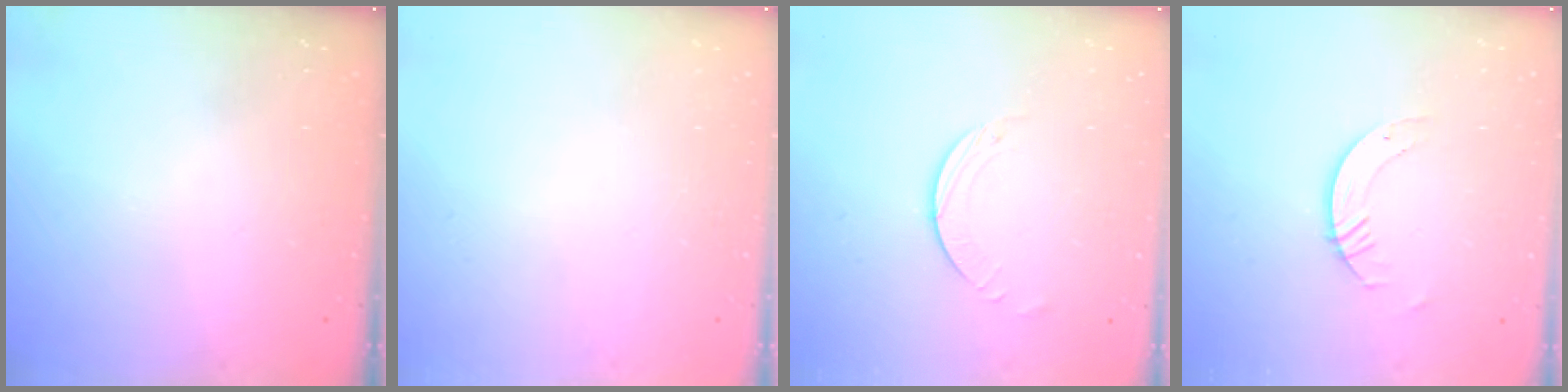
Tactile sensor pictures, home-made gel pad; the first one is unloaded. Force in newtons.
{"total": 0.0}
{"total": 2.0, "press": 2.0, "slide": 0.2}
{"total": 3.7, "press": 3.6, "slide": 0.4}